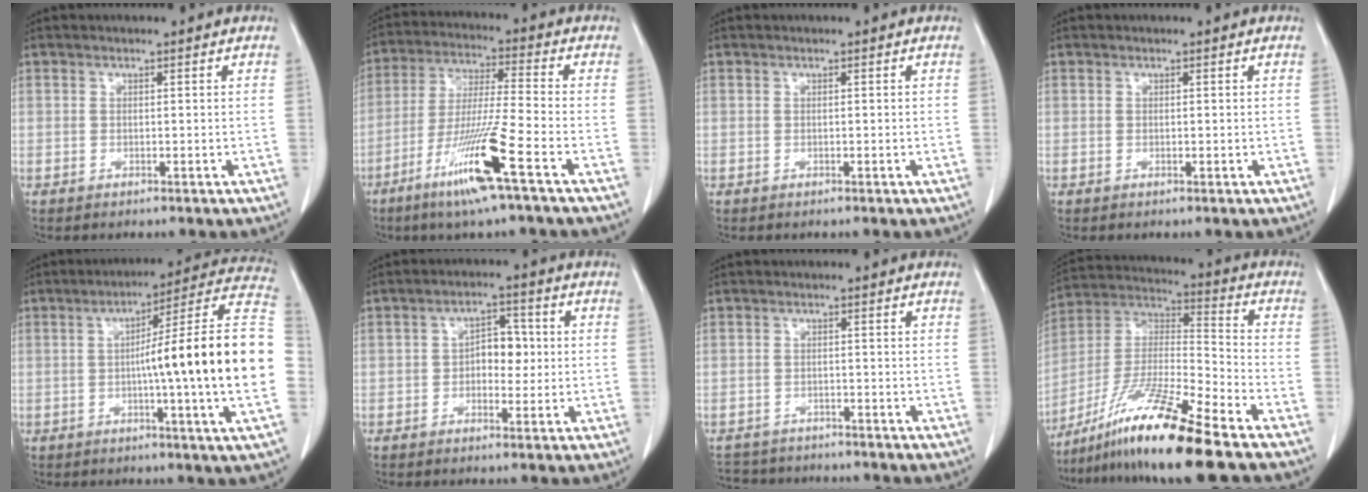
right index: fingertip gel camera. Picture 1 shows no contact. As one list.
[{"total": 12.7, "force": [-6.6, -0.9, 10.9], "torque": [-0.216, -0.028, -0.126]}, {"total": 0.0}, {"total": 0.0}, {"total": 21.3, "force": [-1.5, -1.4, 21.2], "torque": [-0.233, 0.025, -0.035]}, {"total": 4.8, "force": [-0.1, 2.8, 3.9], "torque": [-0.058, 0.014, -0.002]}, {"total": 5.5, "force": [-5.2, 1.9, 0.4], "torque": [-0.001, -0.003, -0.078]}, {"total": 16.0, "force": [-11.5, -0.6, 11.1], "torque": [-0.221, -0.019, -0.212]}]